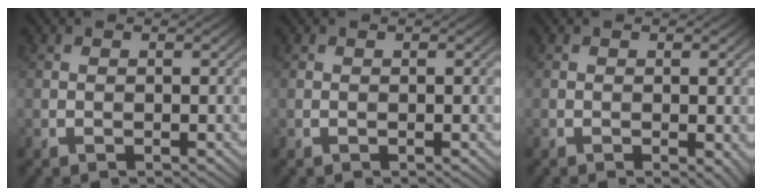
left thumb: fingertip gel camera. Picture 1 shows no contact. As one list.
[{"total": 0.0}, {"total": 1.4, "force": [-0.4, 0.6, 1.2], "torque": [-0.019, -0.007, -0.005]}]